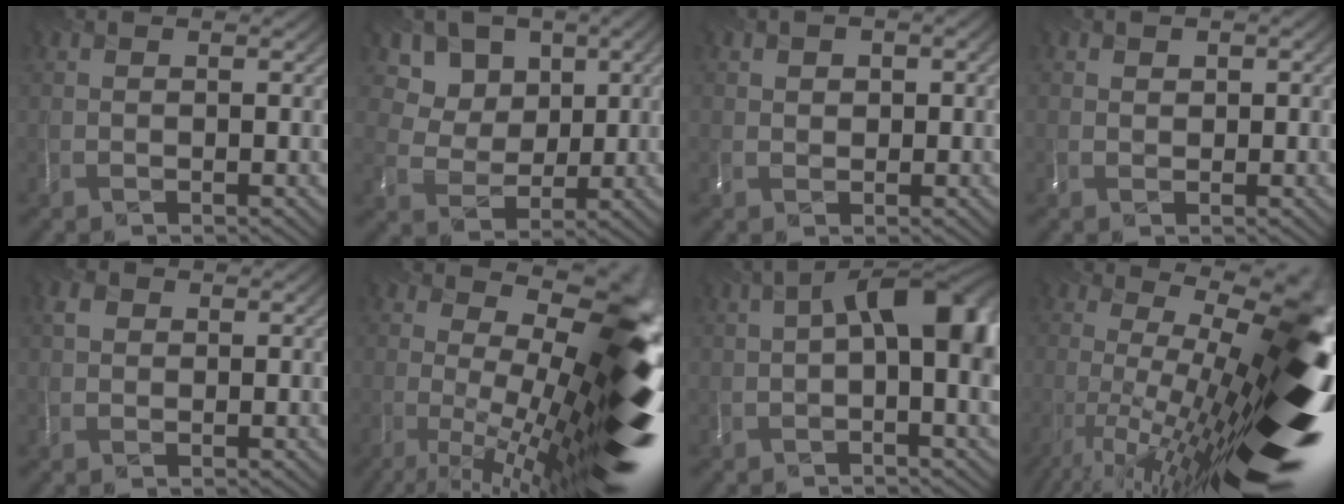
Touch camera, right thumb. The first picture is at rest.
{"total": 8.3, "force": [4.7, 6.4, 2.4], "torque": [-0.085, -0.030, 0.111]}
{"total": 1.6, "force": [0.4, 1.3, 0.8], "torque": [-0.003, -0.005, 0.017]}
{"total": 0.7, "force": [0.3, 0.6, 0.0], "torque": [0.008, -0.005, 0.014]}
{"total": 1.6, "force": [0.5, 1.4, 0.5], "torque": [-0.012, -0.003, 0.015]}
{"total": 17.6, "force": [-0.3, 6.6, 16.3], "torque": [-0.204, -0.022, 0.004]}
{"total": 9.1, "force": [1.1, 4.0, 8.1], "torque": [-0.112, 0.006, 0.020]}
{"total": 19.4, "force": [-2.8, 5.0, 18.6], "torque": [-0.226, 0.002, -0.049]}